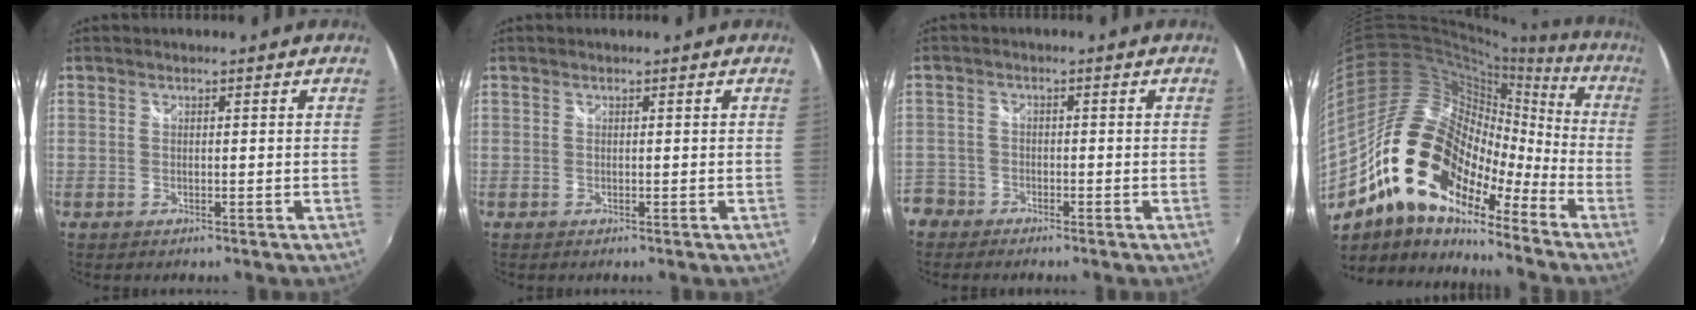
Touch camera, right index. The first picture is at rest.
{"total": 0.0}
{"total": 5.6, "force": [-3.7, 4.2, 0.7], "torque": [-0.038, 0.009, -0.077]}
{"total": 19.1, "force": [-12.5, 10.0, 10.3], "torque": [-0.176, 0.011, -0.234]}